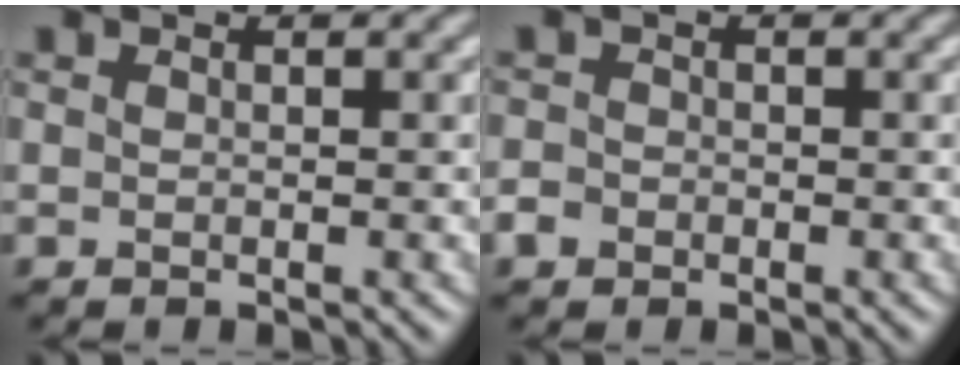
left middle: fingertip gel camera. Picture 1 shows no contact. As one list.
[{"total": 1.6, "force": [-0.9, 1.3, 0.4], "torque": [-0.003, 0.001, -0.020]}]